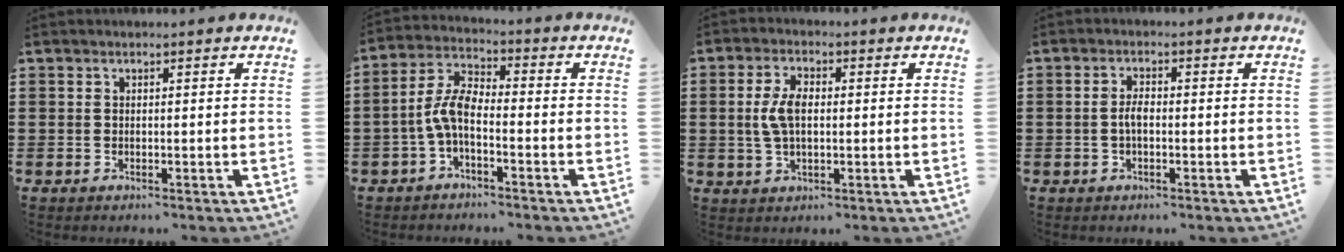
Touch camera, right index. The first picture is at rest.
{"total": 6.0, "force": [-2.2, 2.2, 5.1], "torque": [-0.125, -0.004, -0.048]}
{"total": 5.4, "force": [0.3, 2.8, 4.6], "torque": [-0.109, 0.005, -0.001]}
{"total": 2.4, "force": [-0.5, 0.9, 2.1], "torque": [-0.048, 0.000, -0.012]}